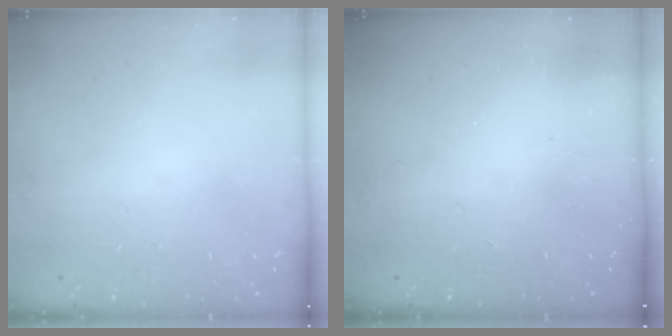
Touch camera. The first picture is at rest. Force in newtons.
{"total": 2.5, "press": 2.3, "slide": 0.8}